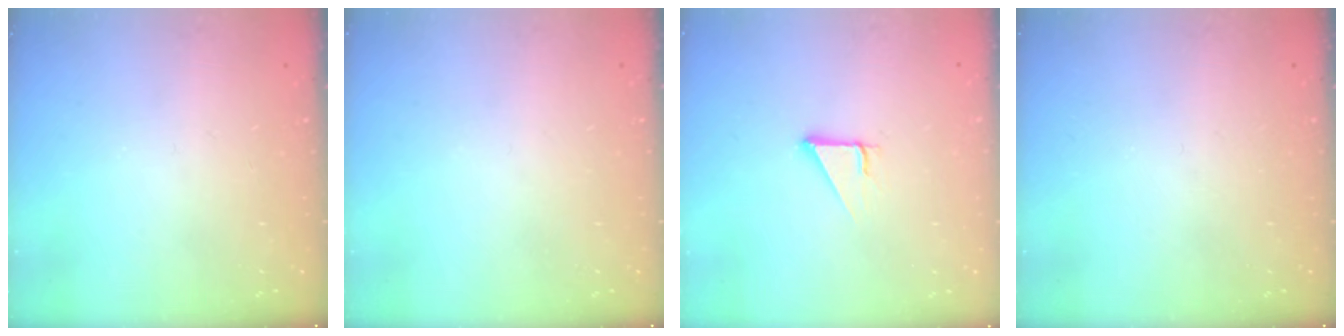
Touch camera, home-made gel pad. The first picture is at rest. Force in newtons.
{"total": 0.0}
{"total": 3.0, "press": 3.0, "slide": 0.1}
{"total": 0.0}